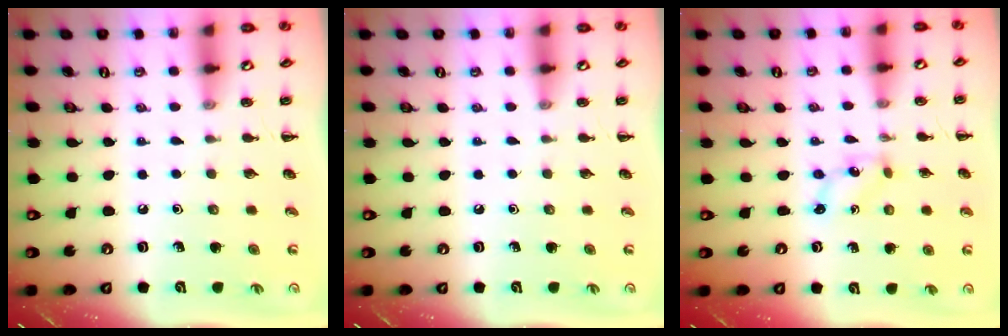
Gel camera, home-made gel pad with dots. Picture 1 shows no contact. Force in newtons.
{"total": 0.0}
{"total": 1.1, "press": 1.1, "slide": 0.1}